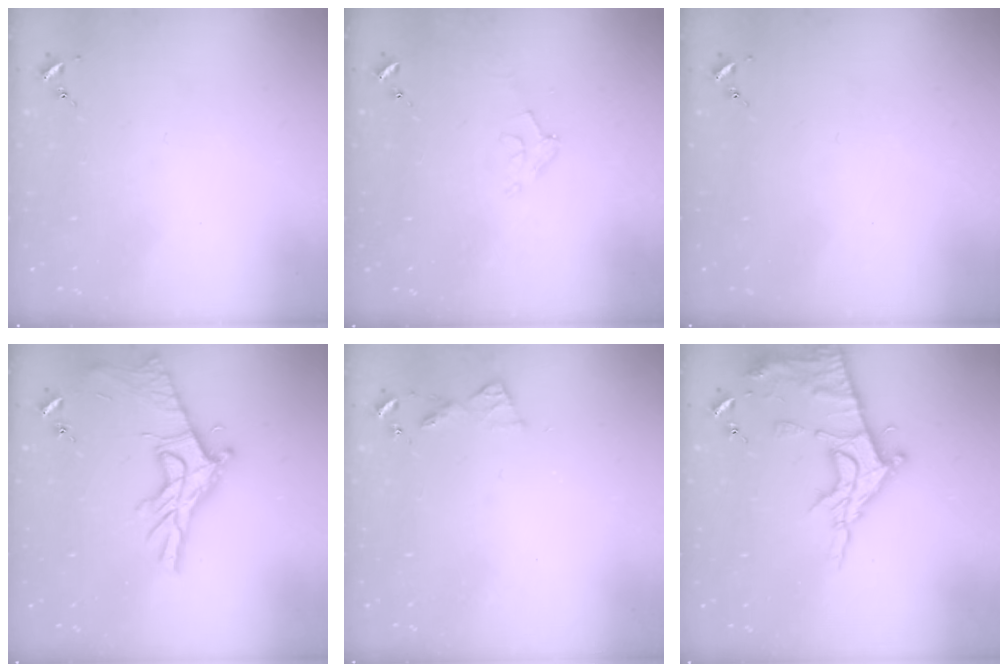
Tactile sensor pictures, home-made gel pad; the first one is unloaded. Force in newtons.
{"total": 5.2, "press": 5.1, "slide": 0.9}
{"total": 0.0}
{"total": 14.6, "press": 14.6, "slide": 0.4}
{"total": 6.8, "press": 6.8, "slide": 0.7}
{"total": 14.2, "press": 14.2, "slide": 1.1}